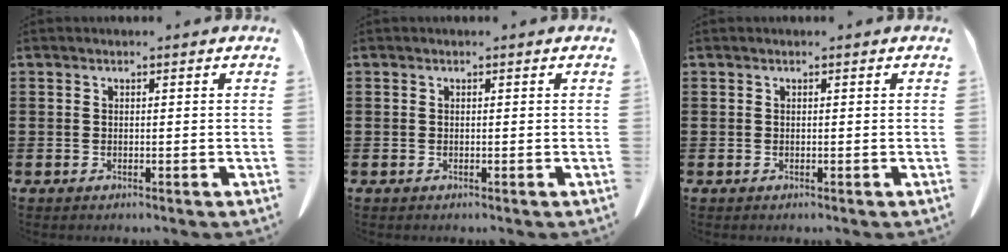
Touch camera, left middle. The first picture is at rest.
{"total": 0.0}
{"total": 0.0}